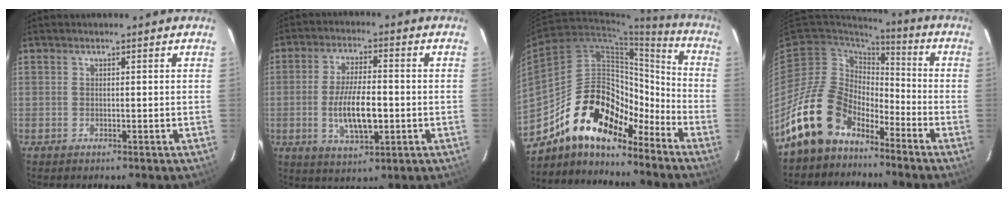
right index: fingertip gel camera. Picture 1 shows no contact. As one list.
[{"total": 10.4, "force": [-2.0, 3.7, 9.4], "torque": [-0.182, -0.009, -0.031]}, {"total": 19.1, "force": [-14.1, 8.7, 9.6], "torque": [-0.168, 0.027, -0.233]}, {"total": 15.1, "force": [-11.2, 8.9, 4.9], "torque": [-0.105, 0.017, -0.196]}]